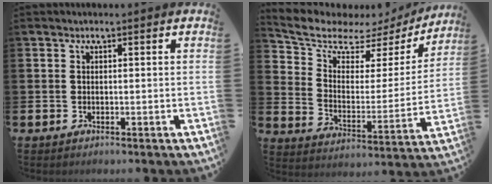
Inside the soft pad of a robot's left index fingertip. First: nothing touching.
{"total": 7.7, "force": [6.5, 3.6, 2.1], "torque": [-0.088, -0.042, 0.110]}